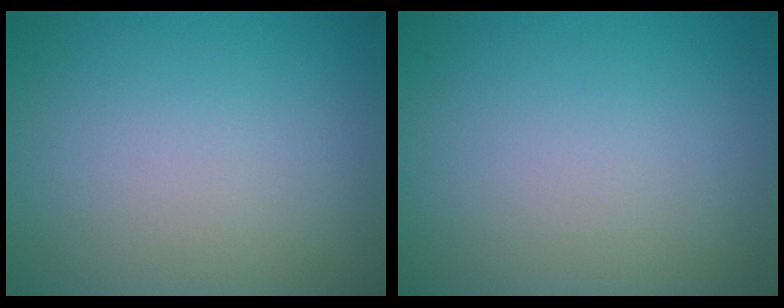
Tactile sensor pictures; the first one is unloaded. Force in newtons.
{"total": 0.0}